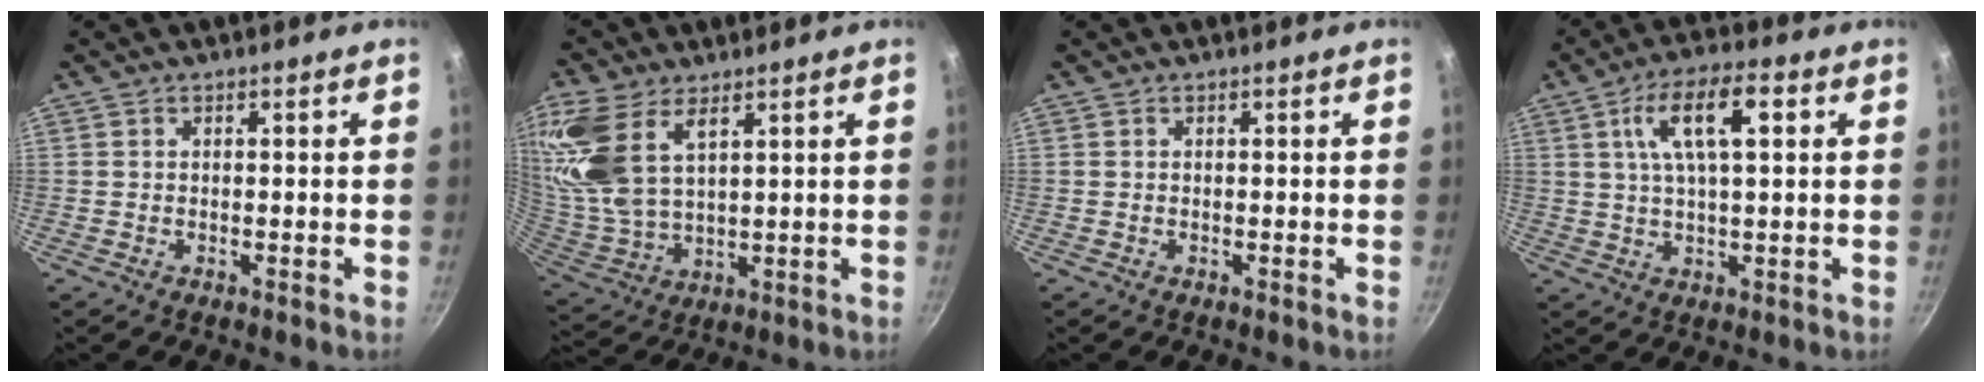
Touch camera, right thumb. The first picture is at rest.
{"total": 17.8, "force": [7.9, 10.4, 12.1], "torque": [-0.261, -0.013, 0.169]}
{"total": 0.0}
{"total": 10.7, "force": [3.4, 3.9, 9.4], "torque": [-0.161, 0.013, 0.057]}